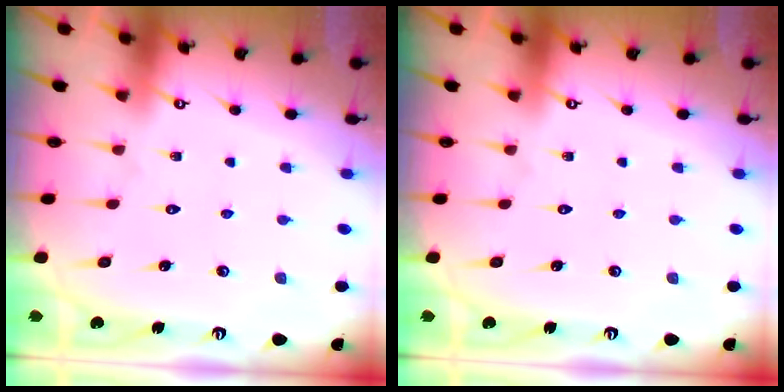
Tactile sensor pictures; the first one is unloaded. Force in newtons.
{"total": 0.0}